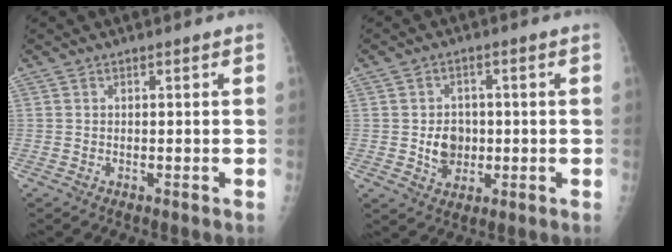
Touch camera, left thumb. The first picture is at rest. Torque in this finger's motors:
{"motor_torque": [0.82, 1.02, 0.41, -0.04, 0.05]}